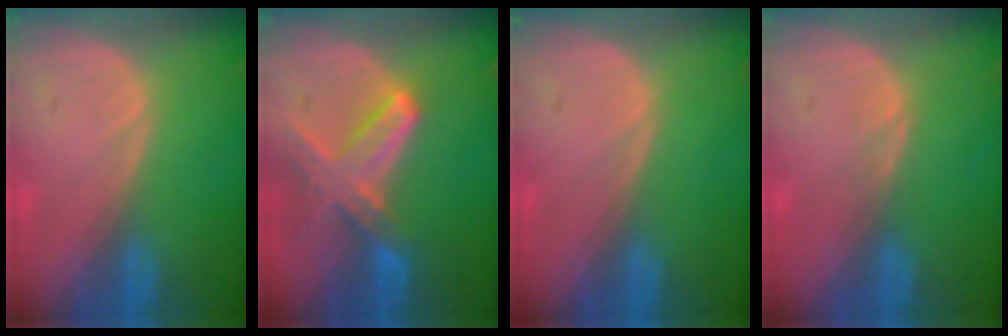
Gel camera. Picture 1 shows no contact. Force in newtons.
{"total": 8.1, "press": 7.1, "slide": 3.9}
{"total": 0.0}
{"total": 0.7, "press": 0.7, "slide": 0.1}